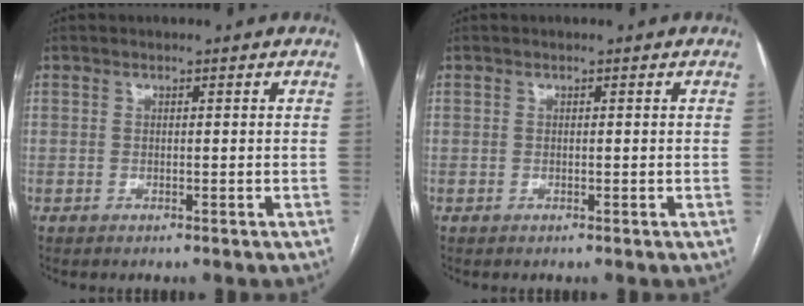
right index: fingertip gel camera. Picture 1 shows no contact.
{"total": 0.0}